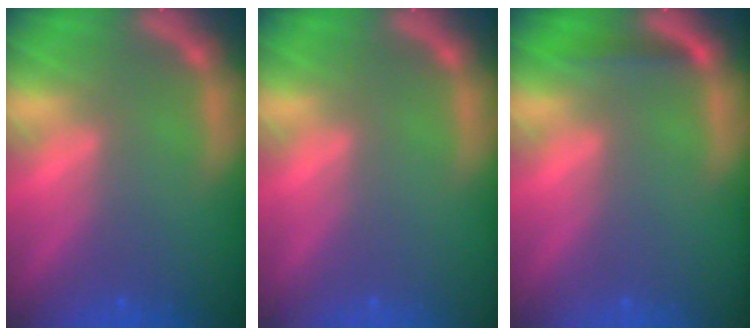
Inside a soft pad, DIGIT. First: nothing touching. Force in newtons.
{"total": 0.0}
{"total": 1.4}